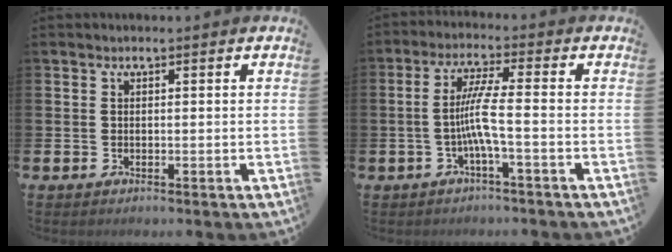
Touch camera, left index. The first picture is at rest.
{"total": 5.4, "force": [-1.4, -0.2, 5.2], "torque": [-0.100, -0.005, -0.033]}